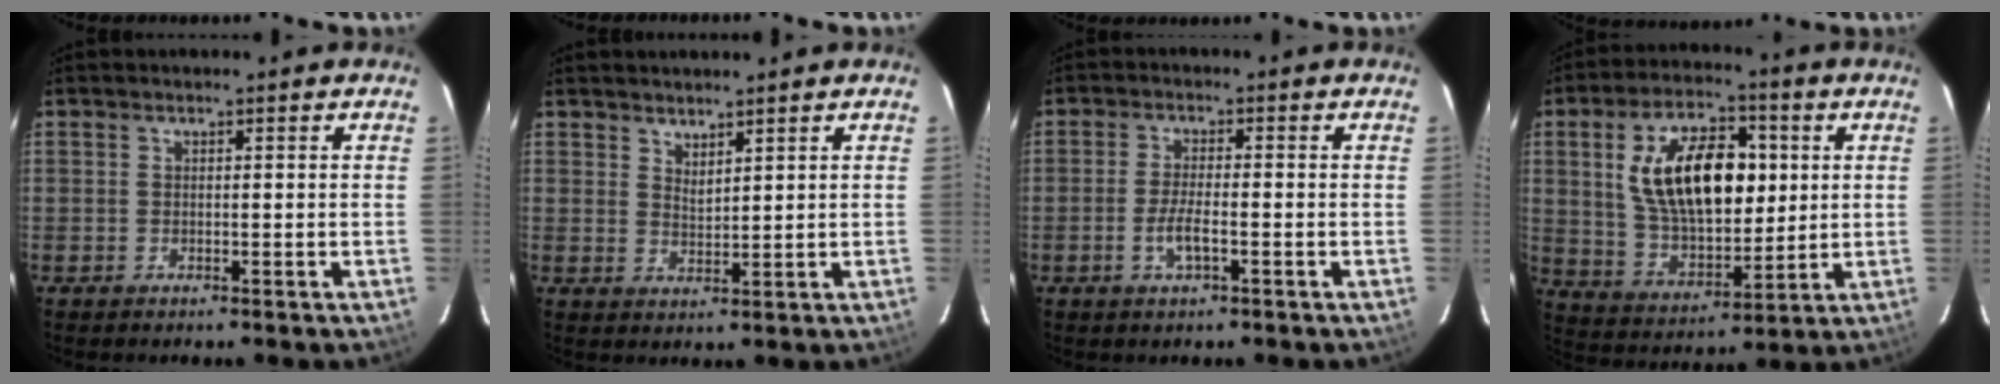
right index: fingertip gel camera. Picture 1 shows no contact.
{"total": 2.6, "force": [2.3, 0.6, 1.0], "torque": [-0.015, 0.001, 0.041]}
{"total": 4.0, "force": [-1.7, 0.9, 3.5], "torque": [-0.073, -0.005, -0.032]}
{"total": 18.4, "force": [3.9, 9.9, 15.0], "torque": [-0.269, 0.018, 0.081]}